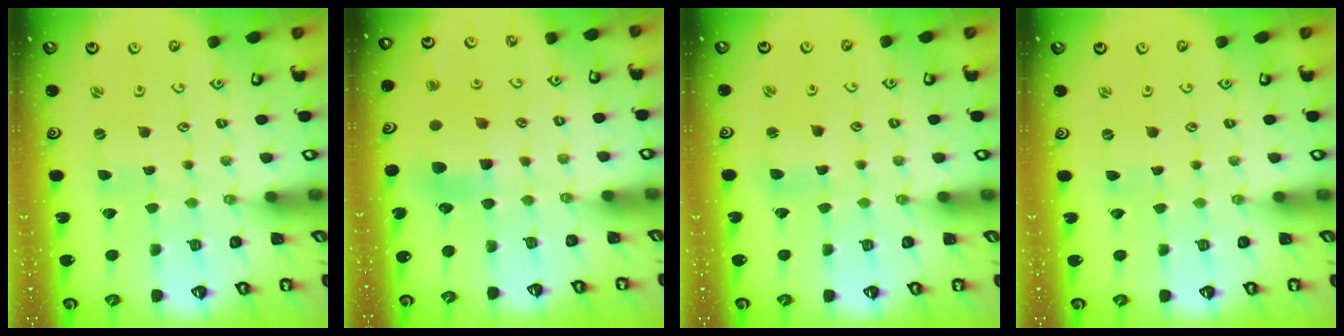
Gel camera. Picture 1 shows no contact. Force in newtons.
{"total": 6.7, "press": 6.7, "slide": 0.6}
{"total": 3.3, "press": 3.3, "slide": 0.3}
{"total": 0.0}